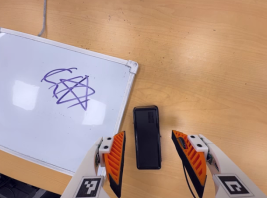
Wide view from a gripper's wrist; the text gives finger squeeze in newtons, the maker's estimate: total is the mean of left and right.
{"total": 0.0}